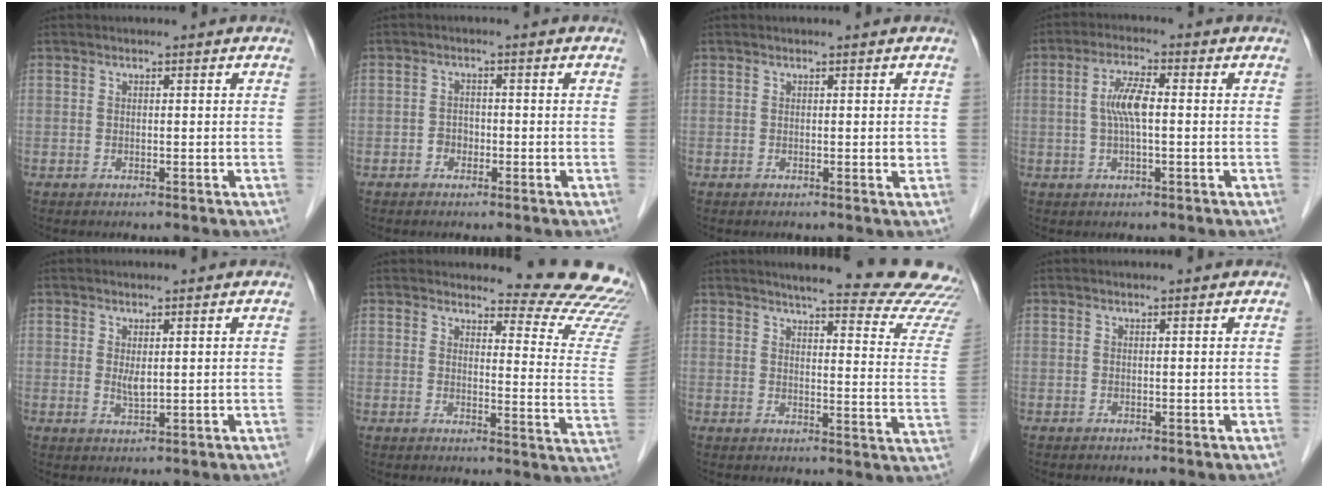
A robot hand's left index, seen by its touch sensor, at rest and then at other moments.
{"total": 1.7, "force": [-0.8, 1.3, 0.7], "torque": [-0.008, 0.007, -0.016]}
{"total": 0.5, "force": [0.1, 0.2, 0.5], "torque": [-0.004, 0.000, -0.003]}
{"total": 5.1, "force": [0.1, 1.1, 5.0], "torque": [-0.107, 0.008, 0.000]}
{"total": 1.7, "force": [0.5, 0.6, 1.5], "torque": [-0.034, -0.006, 0.015]}
{"total": 15.4, "force": [15.2, 1.3, 1.8], "torque": [0.005, -0.132, 0.139]}
{"total": 22.2, "force": [20.6, 0.7, 8.1], "torque": [-0.095, -0.091, 0.227]}
{"total": 1.1, "force": [1.0, 0.2, 0.3], "torque": [-0.012, 0.008, 0.010]}